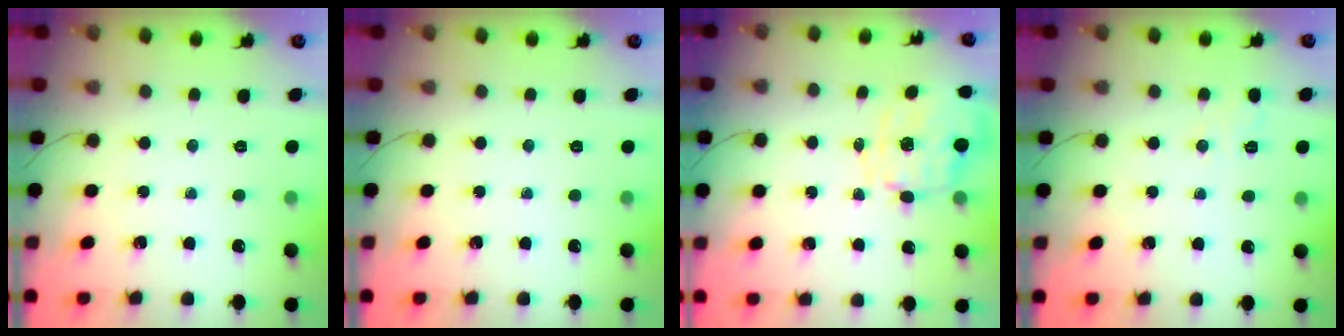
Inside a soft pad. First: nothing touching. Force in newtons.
{"total": 0.0}
{"total": 9.9, "press": 9.6, "slide": 2.5}
{"total": 1.4, "press": 0.7, "slide": 1.2}